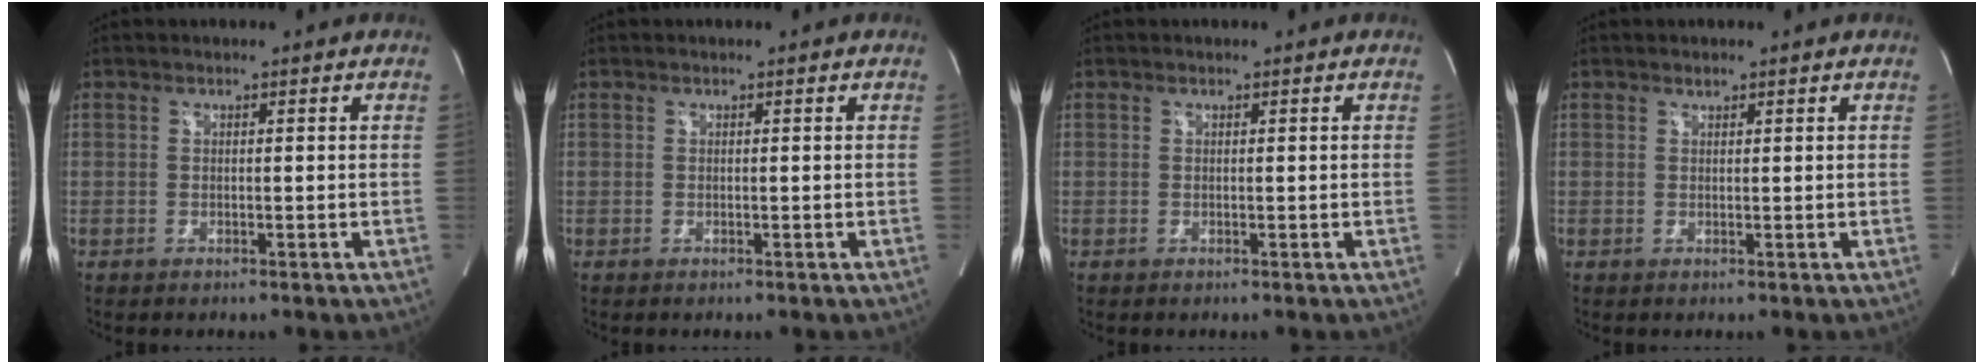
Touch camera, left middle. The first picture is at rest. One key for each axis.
{"total": 0.0}
{"total": 0.0}
{"total": 0.6, "fx": 0.5, "fy": 0.2, "fz": 0.2, "tx": -0.008, "ty": -0.001, "tz": 0.009}